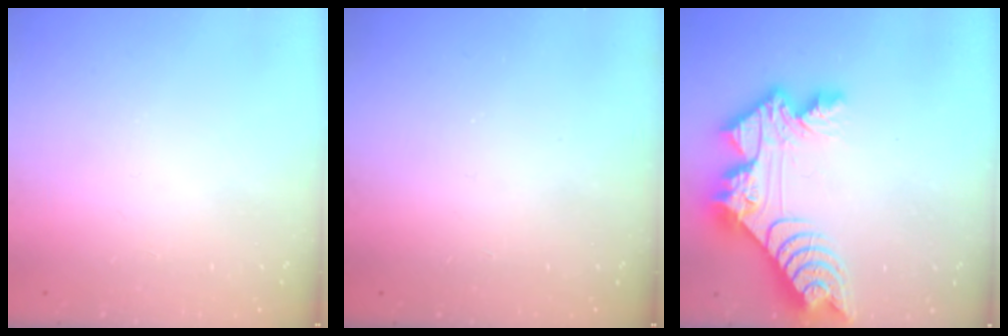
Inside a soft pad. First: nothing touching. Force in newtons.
{"total": 1.7, "press": 1.7, "slide": 0.2}
{"total": 14.9, "press": 14.8, "slide": 1.5}